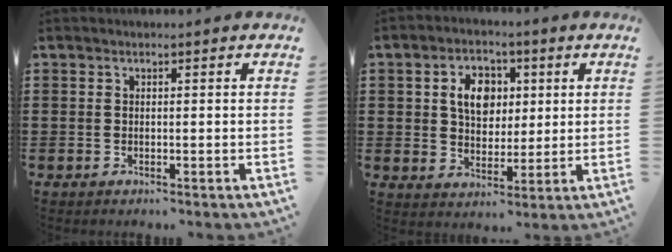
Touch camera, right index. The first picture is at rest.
{"total": 6.5, "force": [1.6, 4.7, 4.1], "torque": [-0.081, 0.012, 0.021]}